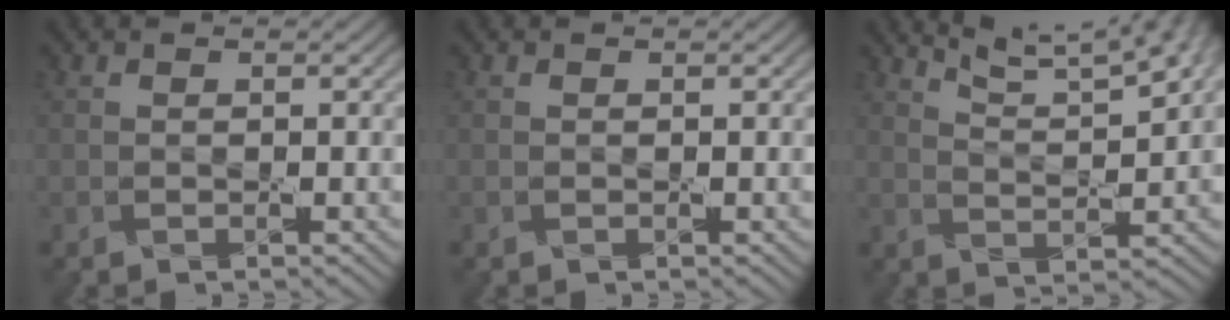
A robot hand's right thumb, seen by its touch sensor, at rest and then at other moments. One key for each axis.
{"total": 0.0}
{"total": 8.2, "fx": 6.3, "fy": 1.6, "fz": 5.1, "tx": -0.087, "ty": 0.003, "tz": 0.095}